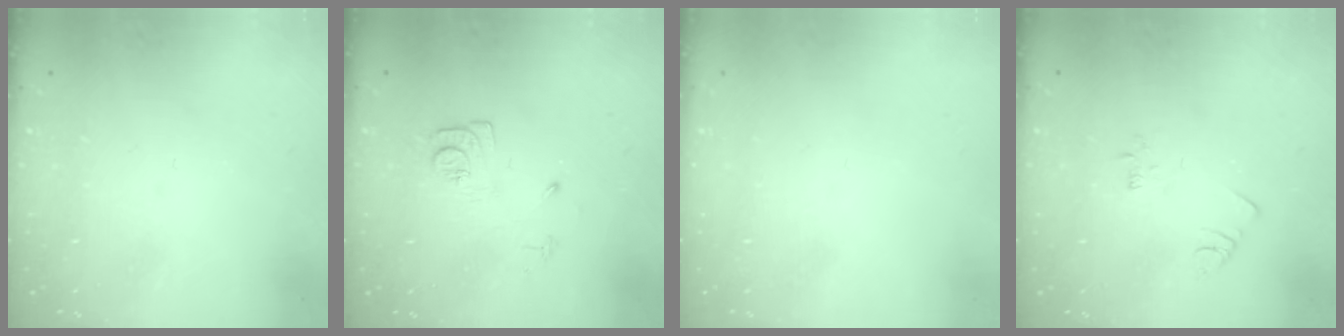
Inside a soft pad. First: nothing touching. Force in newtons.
{"total": 8.4, "press": 8.3, "slide": 0.8}
{"total": 1.5, "press": 1.5, "slide": 0.1}
{"total": 2.1, "press": 2.1, "slide": 0.4}